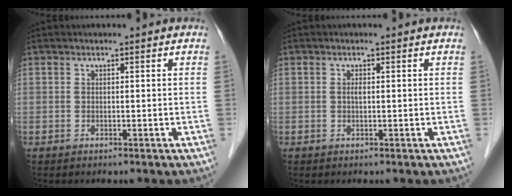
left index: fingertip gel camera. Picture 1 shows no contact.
{"total": 0.6, "force": [0.1, 0.1, 0.6], "torque": [-0.015, 0.000, 0.001]}